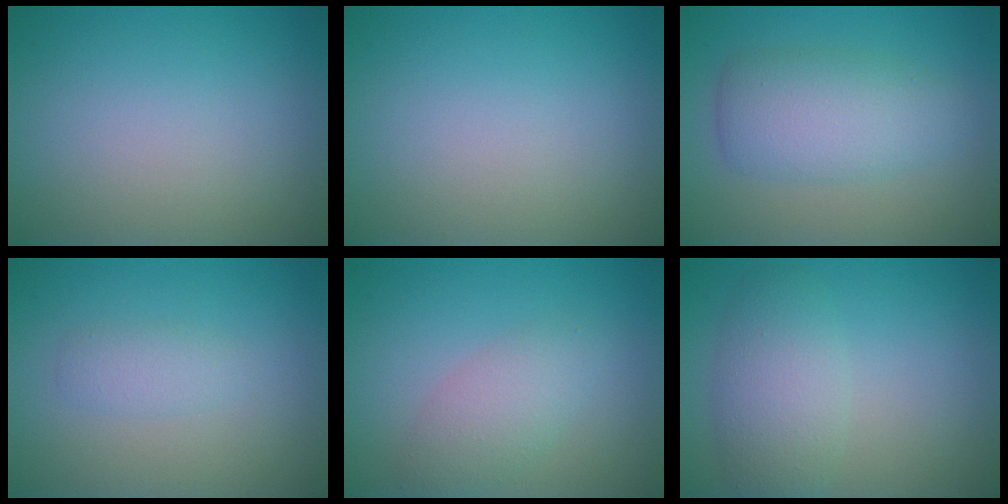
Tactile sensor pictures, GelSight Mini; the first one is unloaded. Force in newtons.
{"total": 0.0}
{"total": 5.0, "press": 5.0, "slide": 0.1}
{"total": 1.4, "press": 1.4, "slide": 0.0}
{"total": 2.9, "press": 2.9, "slide": 0.2}
{"total": 4.1, "press": 4.1, "slide": 0.4}